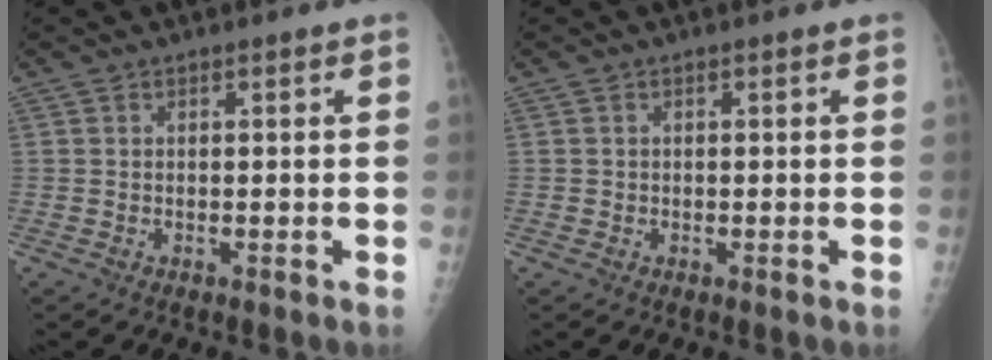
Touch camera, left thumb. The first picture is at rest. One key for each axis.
{"total": 0.6, "fx": -0.1, "fy": 0.6, "fz": 0.0, "tx": 0.005, "ty": 0.004, "tz": -0.002}